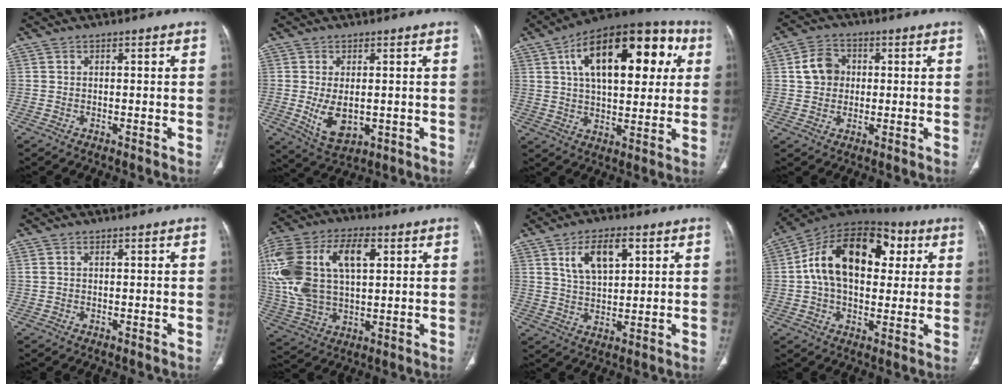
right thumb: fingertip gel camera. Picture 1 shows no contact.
{"total": 7.2, "force": [-0.8, 4.1, 5.9], "torque": [-0.101, -0.015, 0.002]}
{"total": 25.0, "force": [7.8, 12.4, 20.3], "torque": [-0.280, 0.017, 0.114]}
{"total": 6.4, "force": [0.9, 5.4, 3.4], "torque": [-0.045, 0.008, 0.011]}
{"total": 1.0, "force": [0.4, 0.5, 0.7], "torque": [-0.022, 0.013, 0.015]}
{"total": 25.0, "force": [6.1, 14.2, 19.7], "torque": [-0.437, 0.017, 0.114]}
{"total": 9.4, "force": [3.9, 4.8, 7.1], "torque": [-0.111, -0.011, 0.075]}
{"total": 21.9, "force": [4.5, 13.8, 16.4], "torque": [-0.248, 0.025, 0.063]}